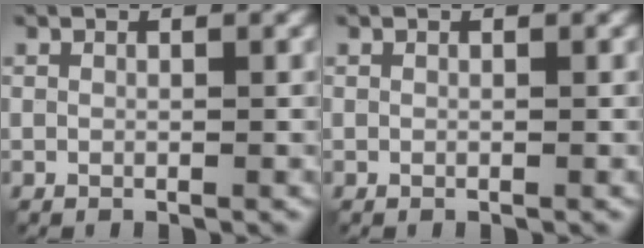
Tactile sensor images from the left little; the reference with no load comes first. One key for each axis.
{"total": 0.0}